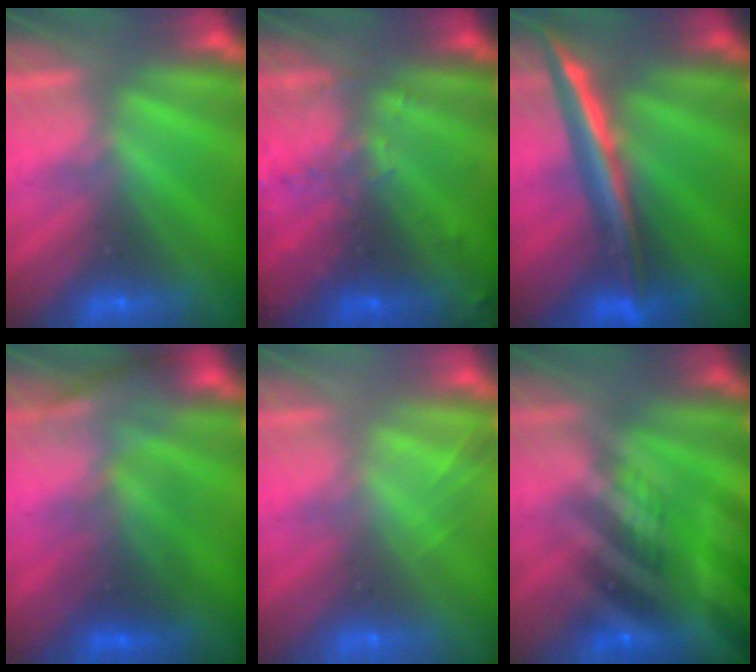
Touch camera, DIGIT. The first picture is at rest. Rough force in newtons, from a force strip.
{"total": 2.9}
{"total": 2.8}
{"total": 2.7}
{"total": 2.0}
{"total": 6.9}